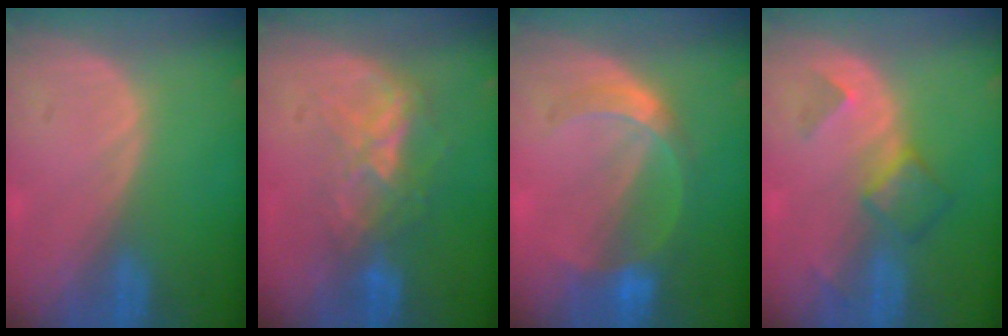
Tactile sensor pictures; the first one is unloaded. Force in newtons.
{"total": 6.6, "press": 5.9, "slide": 2.9}
{"total": 6.1, "press": 5.5, "slide": 2.8}
{"total": 4.9, "press": 4.3, "slide": 2.2}